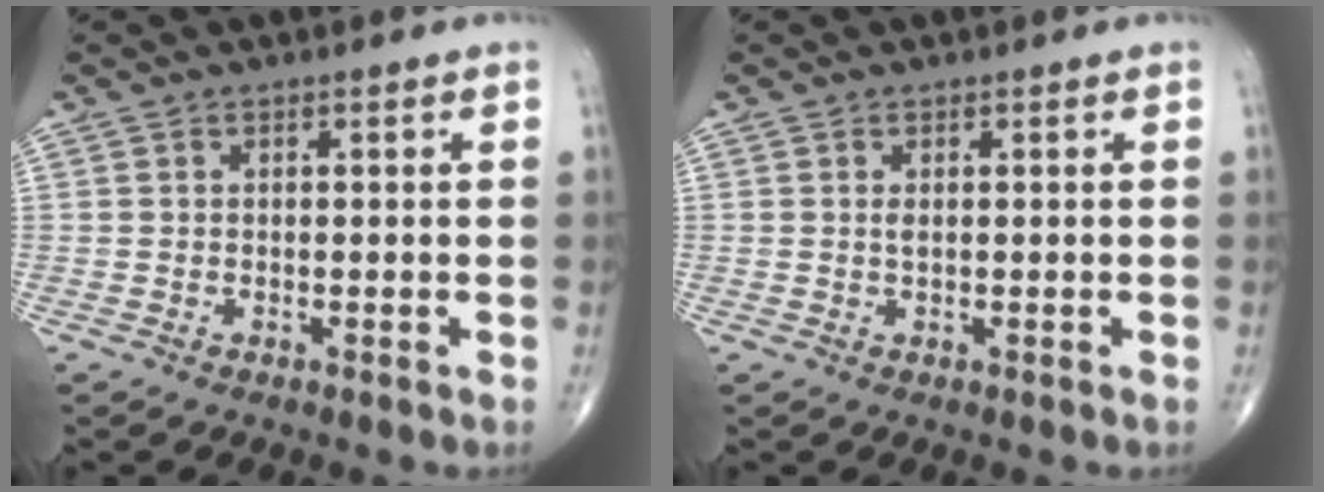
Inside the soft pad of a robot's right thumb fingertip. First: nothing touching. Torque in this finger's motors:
{"motor_torque": [0.34, 0.15, 0.21, -0.11, -0.01]}